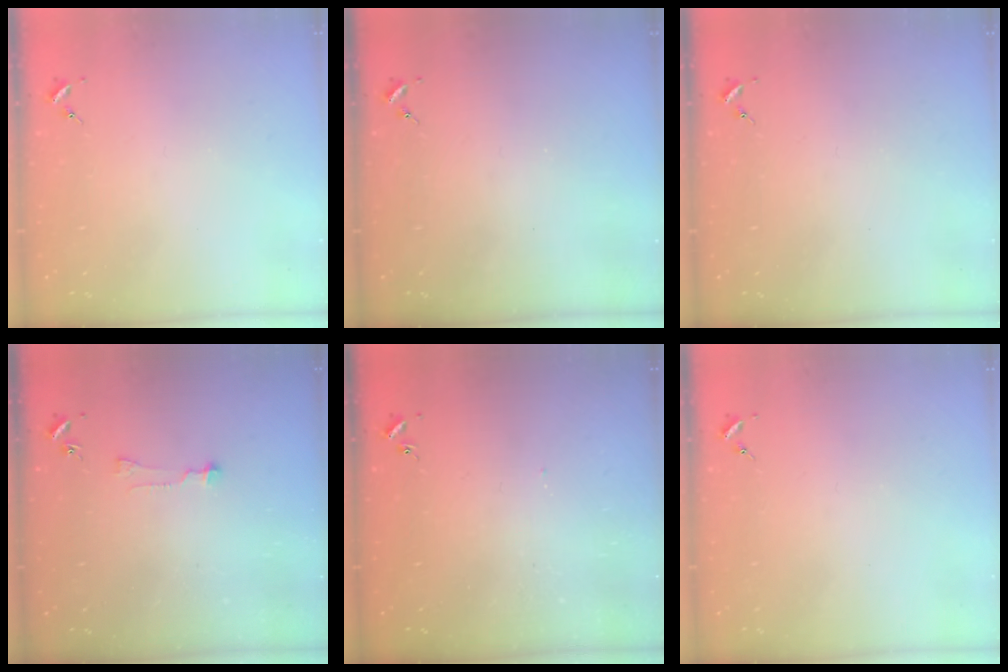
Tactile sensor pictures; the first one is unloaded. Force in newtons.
{"total": 0.0}
{"total": 0.0}
{"total": 6.0, "press": 6.0, "slide": 0.5}
{"total": 2.9, "press": 2.9, "slide": 0.2}
{"total": 0.0}